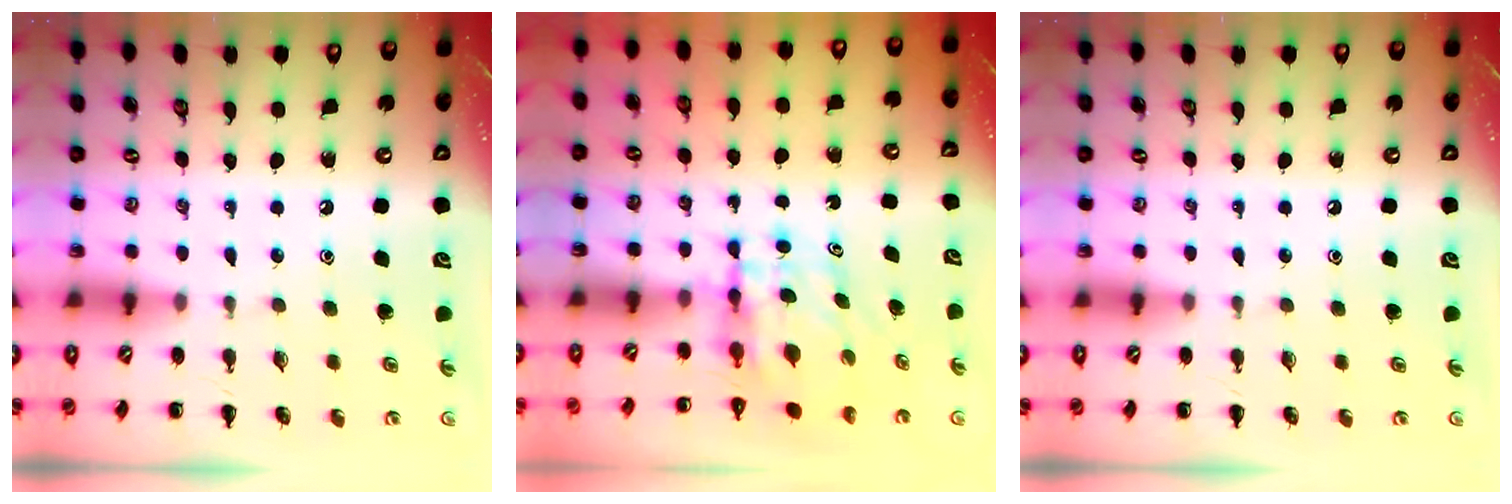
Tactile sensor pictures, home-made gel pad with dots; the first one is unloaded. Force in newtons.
{"total": 6.0, "press": 5.9, "slide": 1.0}
{"total": 0.0}